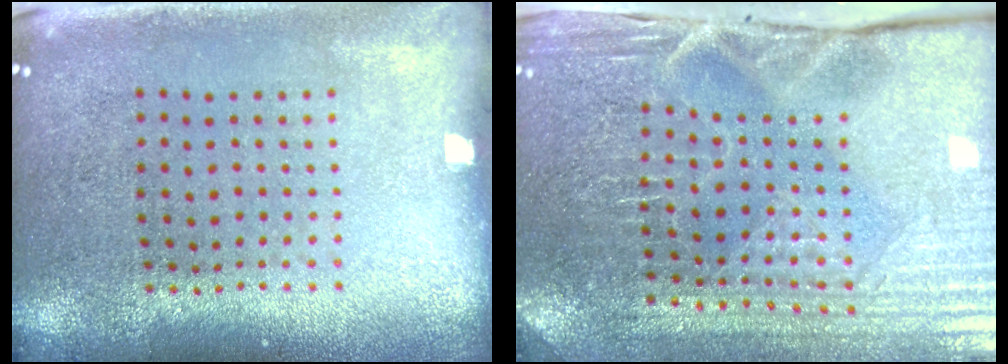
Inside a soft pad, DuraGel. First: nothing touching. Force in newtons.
{"total": 4.2, "press": 4.1, "slide": 0.8}